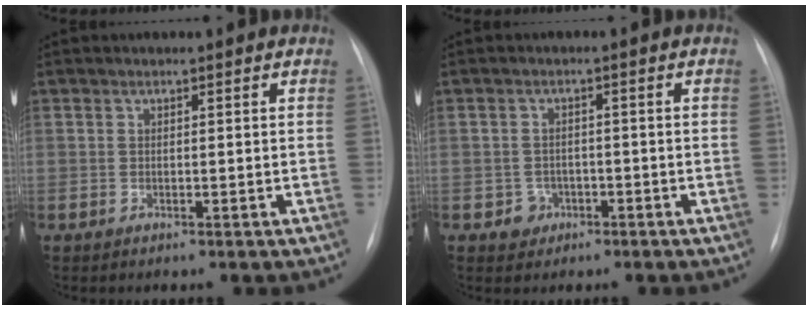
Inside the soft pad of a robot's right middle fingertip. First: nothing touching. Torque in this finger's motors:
{"motor_torque": [-0.29, 0.09, -0.02, -0.01]}